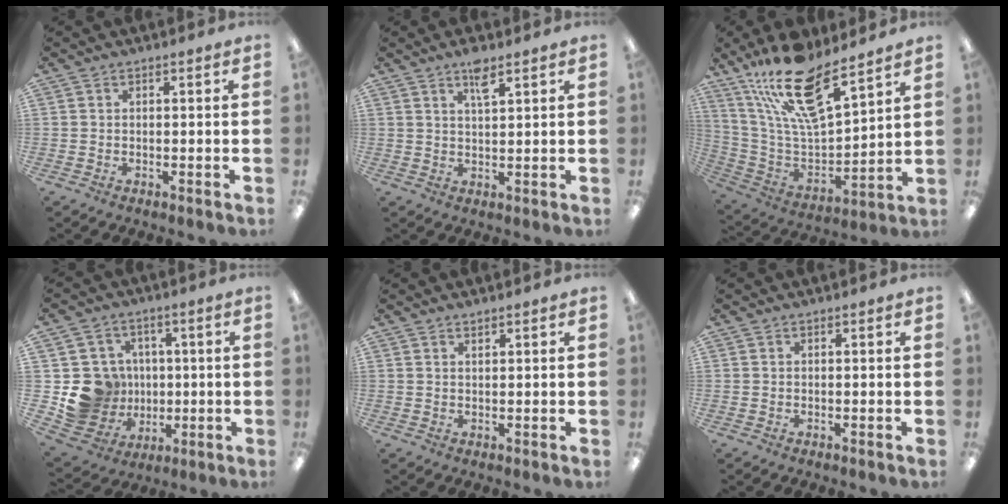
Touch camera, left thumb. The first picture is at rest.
{"total": 4.4, "force": [3.1, 1.0, 3.0], "torque": [-0.052, -0.008, 0.052]}
{"total": 20.7, "force": [15.1, 6.8, 12.5], "torque": [-0.234, -0.093, 0.267]}
{"total": 13.8, "force": [-0.6, 13.3, 3.6], "torque": [-0.092, 0.008, 0.012]}
{"total": 1.0, "force": [0.9, 0.3, 0.4], "torque": [-0.008, -0.001, 0.017]}
{"total": 0.0}